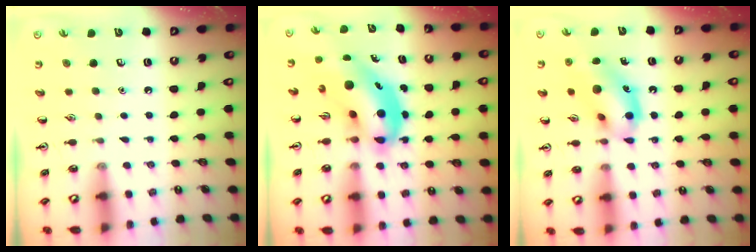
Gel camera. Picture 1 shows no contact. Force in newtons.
{"total": 10.4, "press": 10.0, "slide": 2.8}
{"total": 13.0, "press": 12.9, "slide": 1.9}